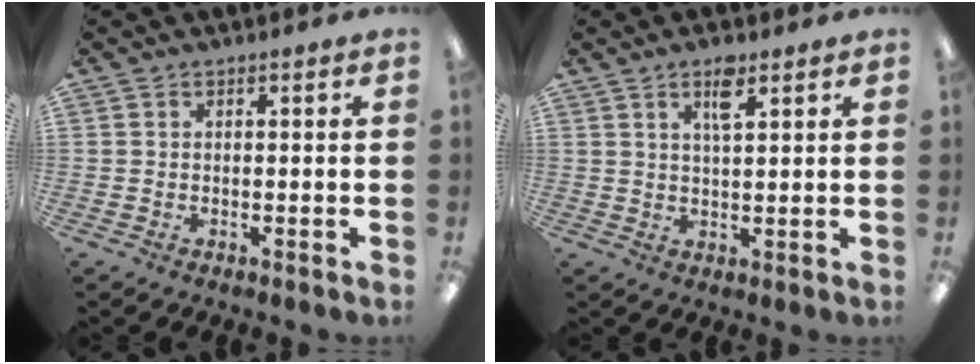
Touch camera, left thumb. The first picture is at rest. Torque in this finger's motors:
{"motor_torque": [-0.08, -0.02, -0.10, -0.06, 0.07]}